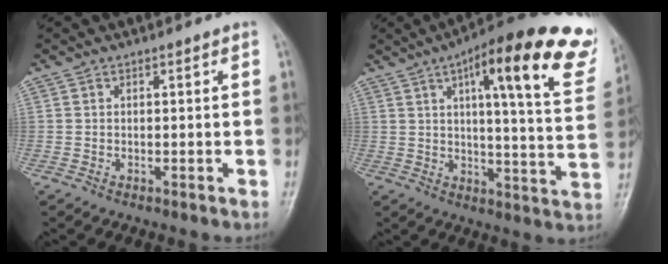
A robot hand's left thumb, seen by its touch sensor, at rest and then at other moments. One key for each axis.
{"total": 24.7, "fx": 13.2, "fy": 5.9, "fz": 20.0, "tx": -0.250, "ty": -0.029, "tz": 0.162}